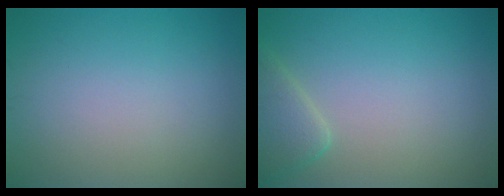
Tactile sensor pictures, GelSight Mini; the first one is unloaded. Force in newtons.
{"total": 2.8, "press": 2.8, "slide": 0.2}